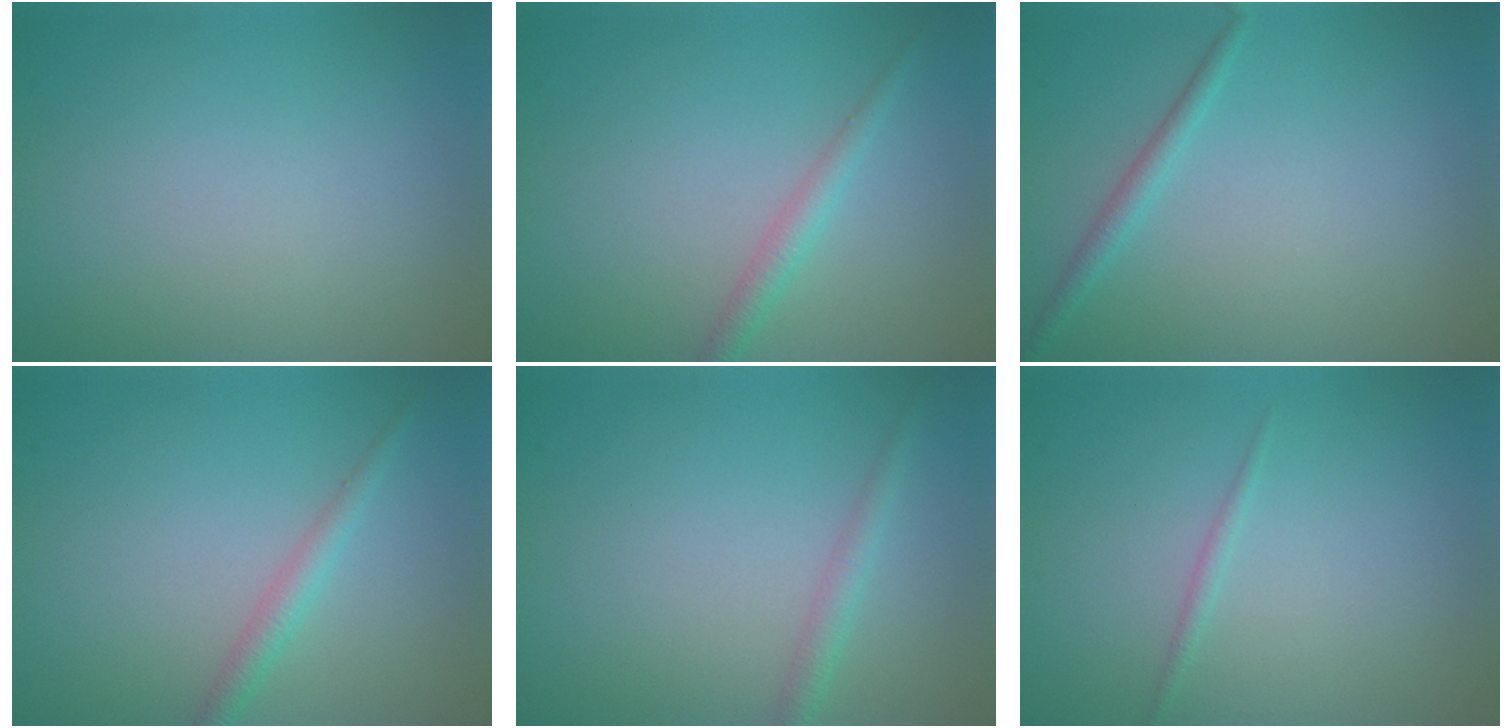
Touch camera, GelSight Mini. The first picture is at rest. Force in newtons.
{"total": 1.8, "press": 1.8, "slide": 0.1}
{"total": 1.4, "press": 1.4, "slide": 0.0}
{"total": 1.8, "press": 1.8, "slide": 0.1}
{"total": 1.6, "press": 1.6, "slide": 0.1}
{"total": 0.7, "press": 0.7, "slide": 0.1}